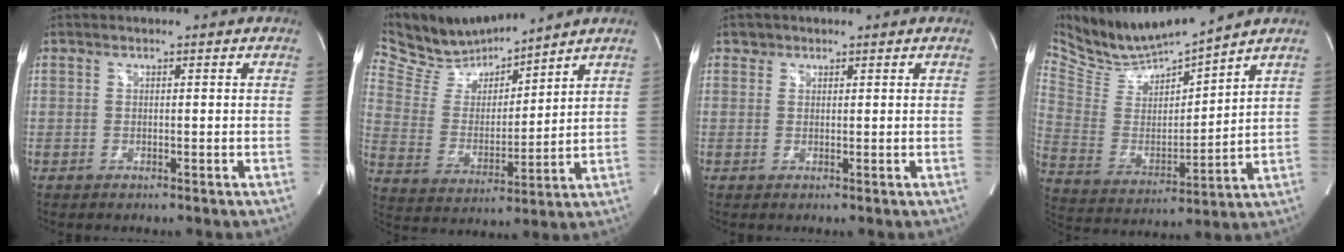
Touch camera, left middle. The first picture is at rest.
{"total": 9.8, "force": [9.6, 0.2, 1.7], "torque": [-0.058, 0.003, 0.204]}
{"total": 1.0, "force": [0.7, 0.7, -0.1], "torque": [0.008, 0.004, 0.009]}
{"total": 11.4, "force": [11.0, -0.4, 3.0], "torque": [-0.075, -0.009, 0.229]}